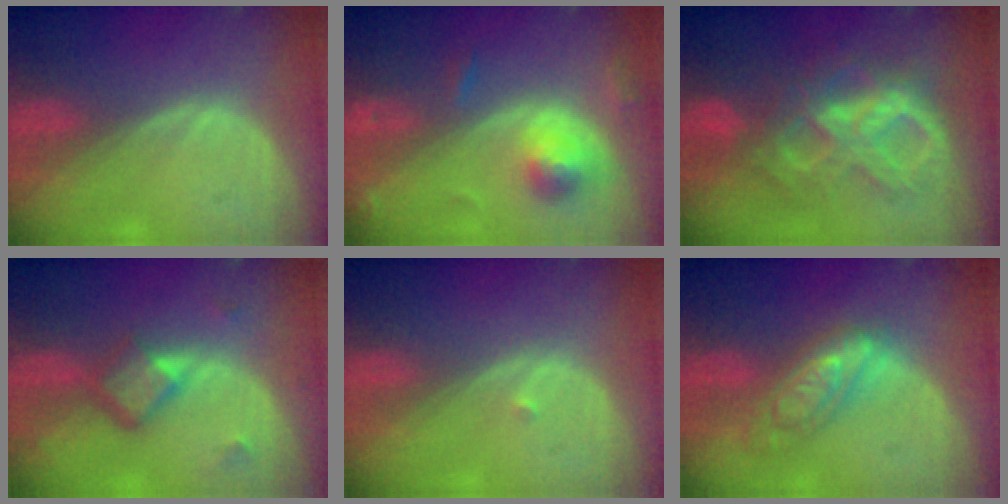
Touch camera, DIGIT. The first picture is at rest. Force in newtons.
{"total": 5.5, "press": 4.9, "slide": 2.3}
{"total": 10.5, "press": 10.5, "slide": 1.2}
{"total": 5.9, "press": 5.0, "slide": 3.0}
{"total": 0.5, "press": 0.4, "slide": 0.3}
{"total": 7.5, "press": 7.4, "slide": 0.6}